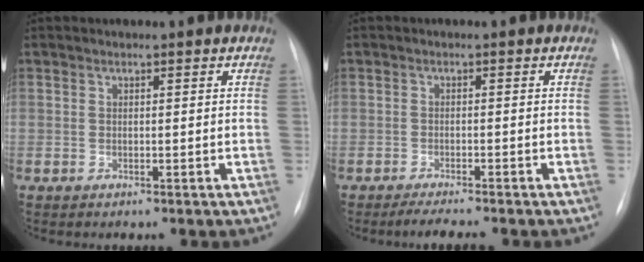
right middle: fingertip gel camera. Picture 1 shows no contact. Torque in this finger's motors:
{"motor_torque": [0.50, -0.70, 0.12, 0.00]}